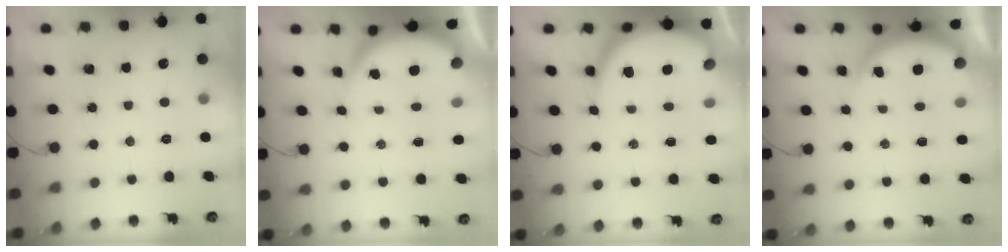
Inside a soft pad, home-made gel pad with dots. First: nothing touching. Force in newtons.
{"total": 4.4, "press": 4.3, "slide": 1.1}
{"total": 10.4, "press": 10.3, "slide": 1.0}
{"total": 5.1, "press": 5.0, "slide": 0.9}